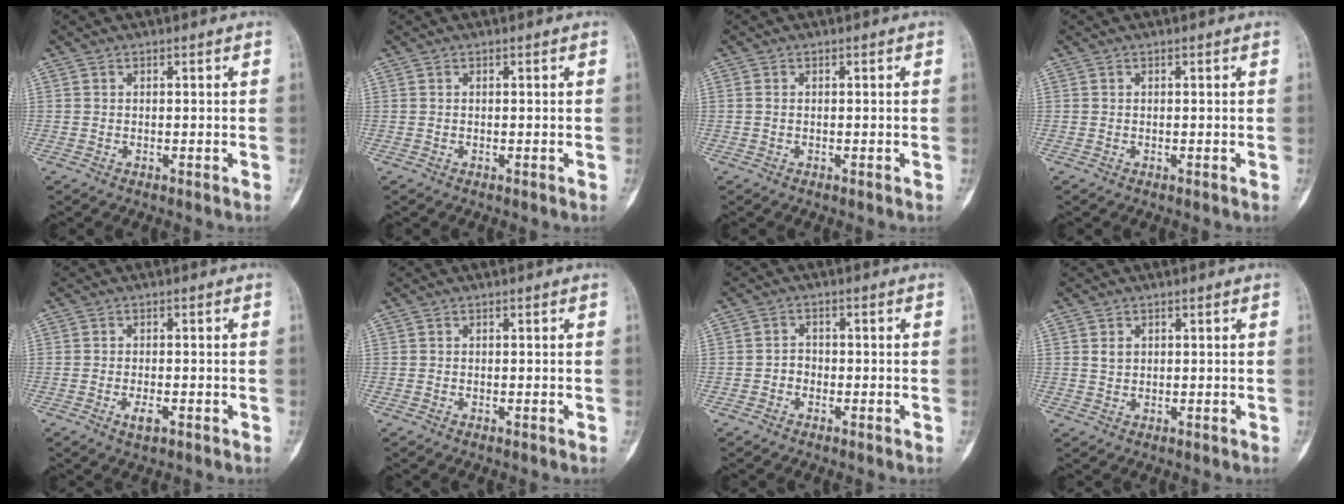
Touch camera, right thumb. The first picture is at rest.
{"total": 0.0}
{"total": 0.5, "force": [-0.2, 0.3, 0.4], "torque": [-0.008, 0.001, -0.007]}
{"total": 0.0}
{"total": 2.7, "force": [-1.1, 1.1, 2.1], "torque": [-0.035, 0.003, -0.018]}
{"total": 0.0}
{"total": 2.0, "force": [-1.0, 1.5, 0.7], "torque": [0.000, 0.011, -0.025]}
{"total": 1.7, "force": [0.6, 1.3, 0.9], "torque": [-0.012, -0.002, 0.013]}